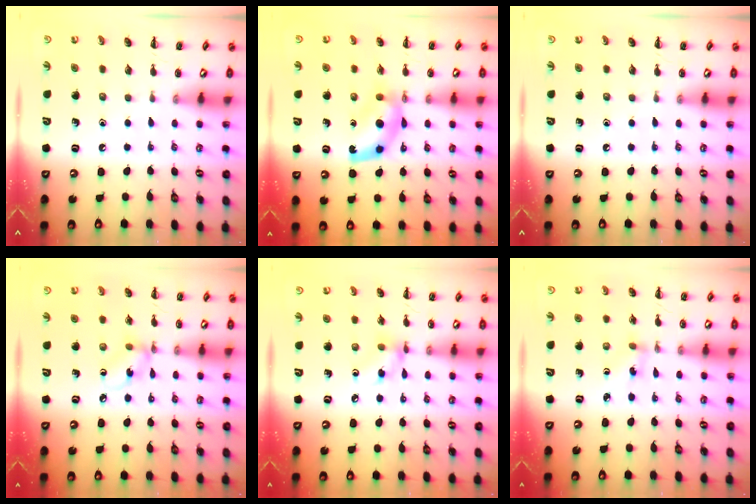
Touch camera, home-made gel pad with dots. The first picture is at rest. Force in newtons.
{"total": 7.4, "press": 7.4, "slide": 0.8}
{"total": 0.0}
{"total": 5.0, "press": 4.9, "slide": 1.2}
{"total": 6.2, "press": 6.2, "slide": 0.3}
{"total": 2.6, "press": 2.3, "slide": 1.1}